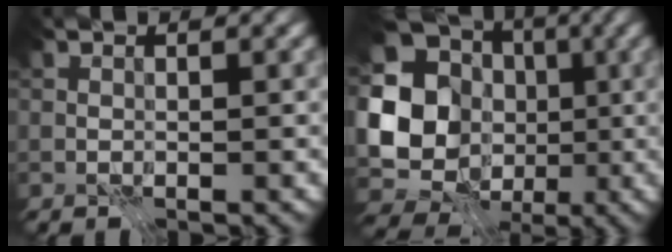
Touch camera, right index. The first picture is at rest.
{"total": 15.8, "force": [-1.5, 14.6, 5.8], "torque": [-0.145, 0.001, -0.036]}